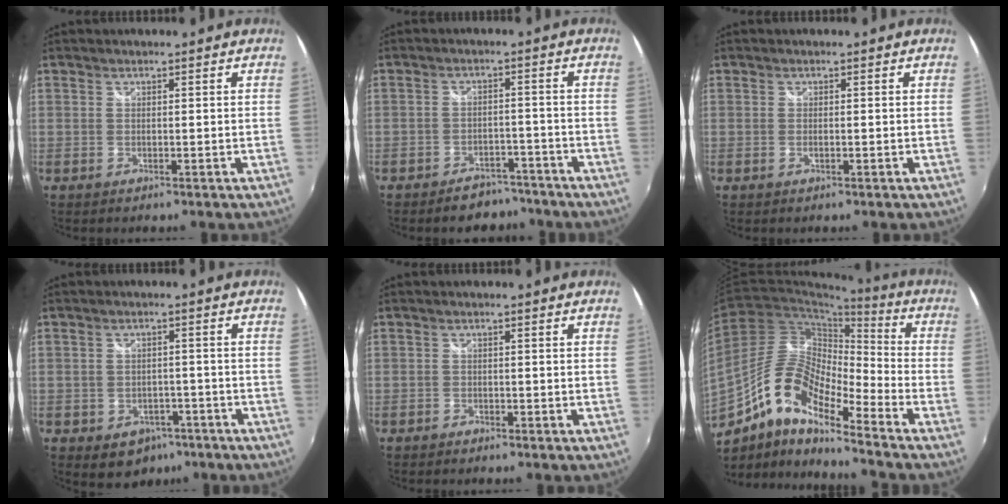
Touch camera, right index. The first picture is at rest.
{"total": 7.9, "force": [-6.7, 3.8, 1.7], "torque": [-0.041, 0.014, -0.084]}
{"total": 0.6, "force": [-0.1, 0.2, 0.6], "torque": [-0.013, 0.000, -0.003]}
{"total": 6.9, "force": [-3.9, 5.2, 2.3], "torque": [-0.050, 0.007, -0.039]}
{"total": 1.3, "force": [-1.1, 0.7, 0.2], "torque": [-0.009, -0.002, -0.020]}
{"total": 14.3, "force": [-8.7, 4.4, 10.5], "torque": [-0.190, 0.007, -0.176]}